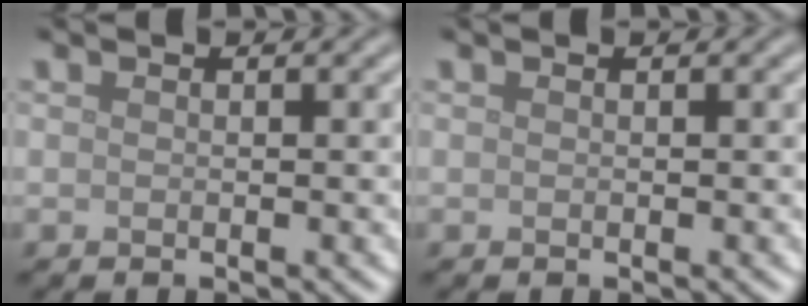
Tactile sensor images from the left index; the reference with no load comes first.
{"total": 0.0}